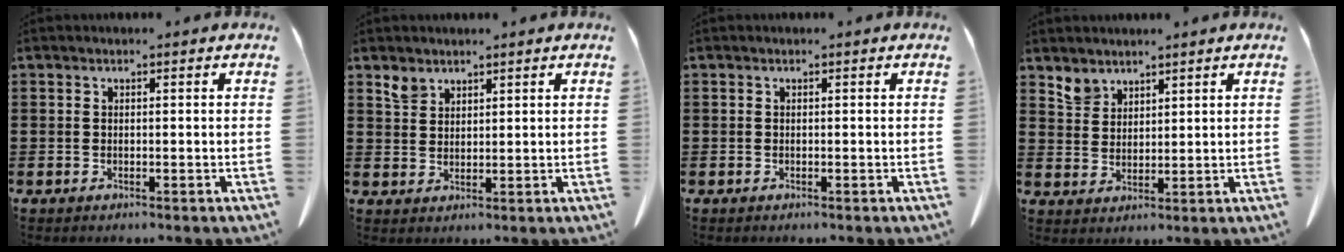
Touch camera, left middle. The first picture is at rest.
{"total": 2.4, "force": [2.0, 1.2, 0.5], "torque": [-0.015, 0.002, 0.039]}
{"total": 0.0}
{"total": 3.2, "force": [2.7, 1.7, 0.3], "torque": [-0.017, 0.003, 0.053]}